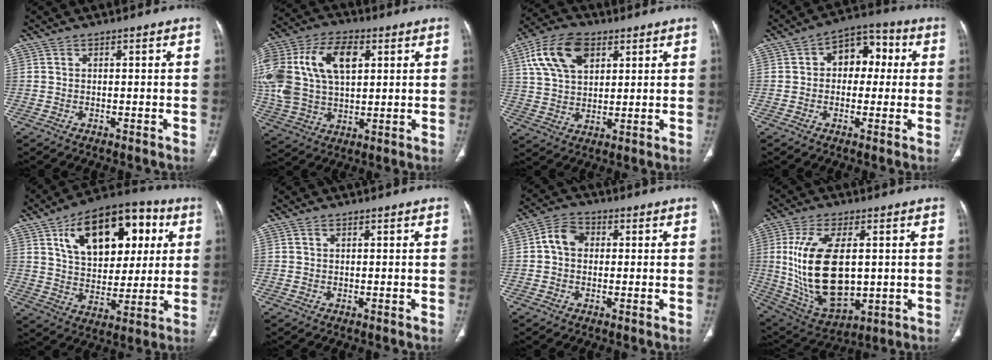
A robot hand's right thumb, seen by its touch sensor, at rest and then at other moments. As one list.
[{"total": 24.3, "force": [6.3, 15.2, 17.9], "torque": [-0.404, 0.028, 0.118]}, {"total": 13.5, "force": [5.6, 8.3, 9.1], "torque": [-0.159, -0.002, 0.104]}, {"total": 9.7, "force": [1.6, 6.8, 6.8], "torque": [-0.057, 0.026, 0.016]}, {"total": 22.3, "force": [8.0, 13.1, 16.2], "torque": [-0.203, -0.006, 0.126]}, {"total": 0.6, "force": [0.4, 0.3, 0.3], "torque": [-0.007, 0.002, 0.007]}, {"total": 5.7, "force": [0.6, 4.4, 3.5], "torque": [-0.054, 0.016, 0.002]}, {"total": 19.7, "force": [1.2, 10.4, 16.7], "torque": [-0.321, -0.015, 0.045]}]